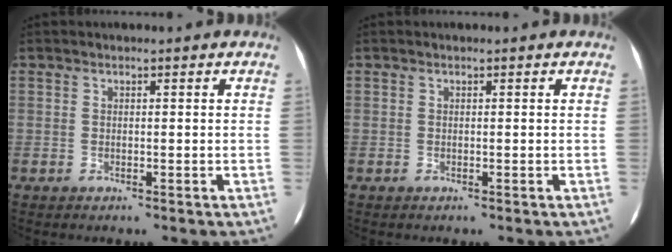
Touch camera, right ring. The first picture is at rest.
{"total": 0.0}